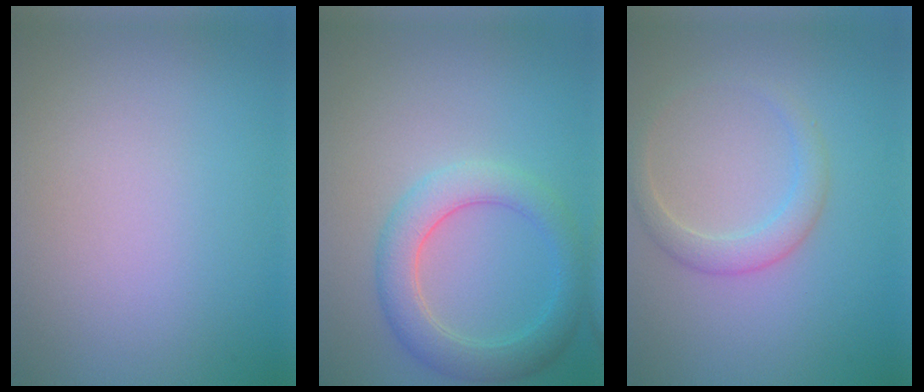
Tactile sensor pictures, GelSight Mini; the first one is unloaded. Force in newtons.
{"total": 4.3, "press": 4.3, "slide": 0.2}
{"total": 2.4, "press": 2.4, "slide": 0.2}